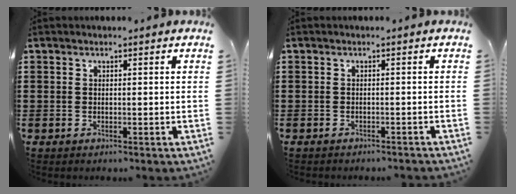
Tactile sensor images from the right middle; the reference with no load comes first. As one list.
[{"total": 0.7, "force": [-0.7, -0.1, 0.1], "torque": [-0.005, -0.003, -0.013]}]